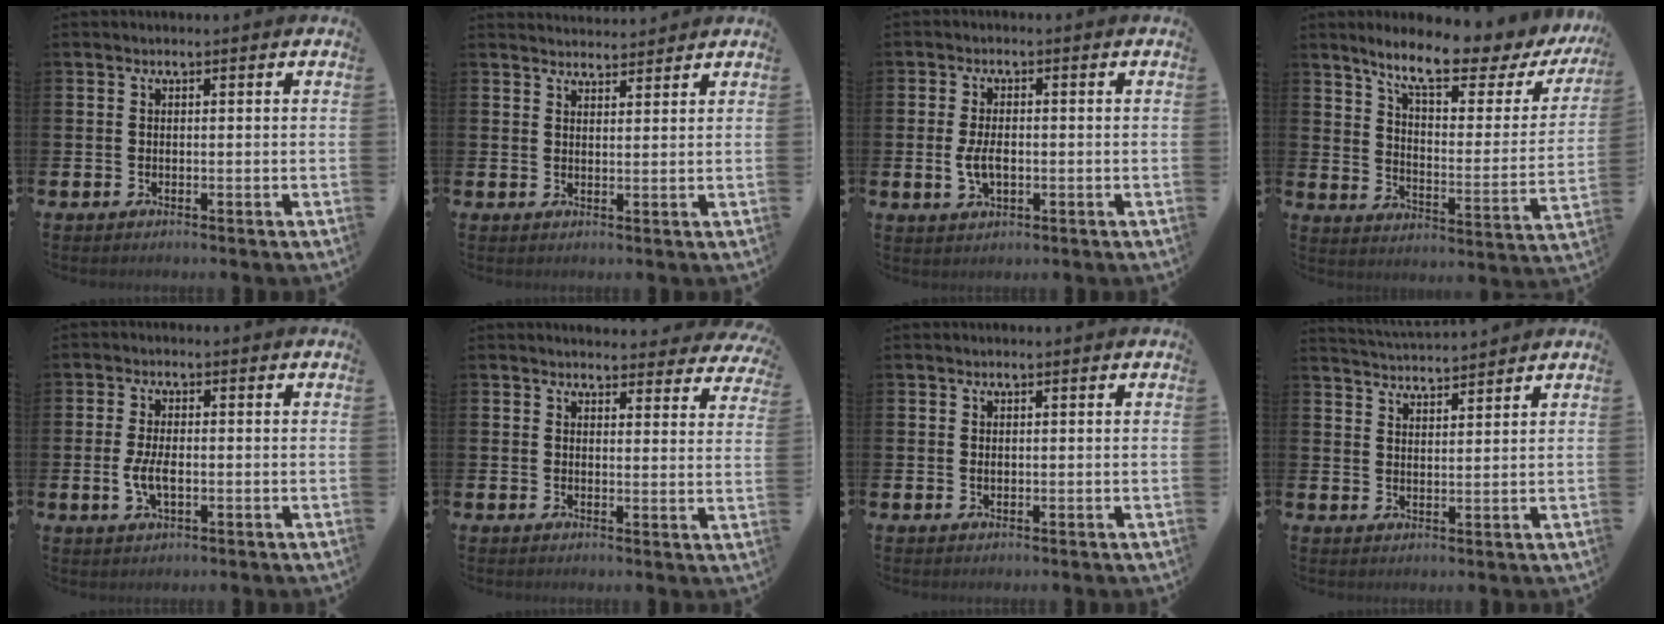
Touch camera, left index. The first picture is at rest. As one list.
[{"total": 2.9, "force": [2.8, 0.4, -0.1], "torque": [0.011, -0.019, 0.048]}, {"total": 3.7, "force": [-0.5, 2.2, 2.9], "torque": [-0.055, 0.000, -0.013]}, {"total": 9.6, "force": [8.1, 1.5, 5.0], "torque": [-0.115, -0.052, 0.132]}, {"total": 3.7, "force": [-0.5, 1.8, 3.2], "torque": [-0.059, -0.001, -0.013]}, {"total": 3.3, "force": [3.3, 0.7, 0.0], "torque": [0.004, -0.021, 0.057]}, {"total": 0.5, "force": [0.1, 0.4, 0.4], "torque": [-0.001, 0.000, -0.001]}, {"total": 3.9, "force": [3.9, -0.1, 0.0], "torque": [-0.003, -0.027, 0.069]}]